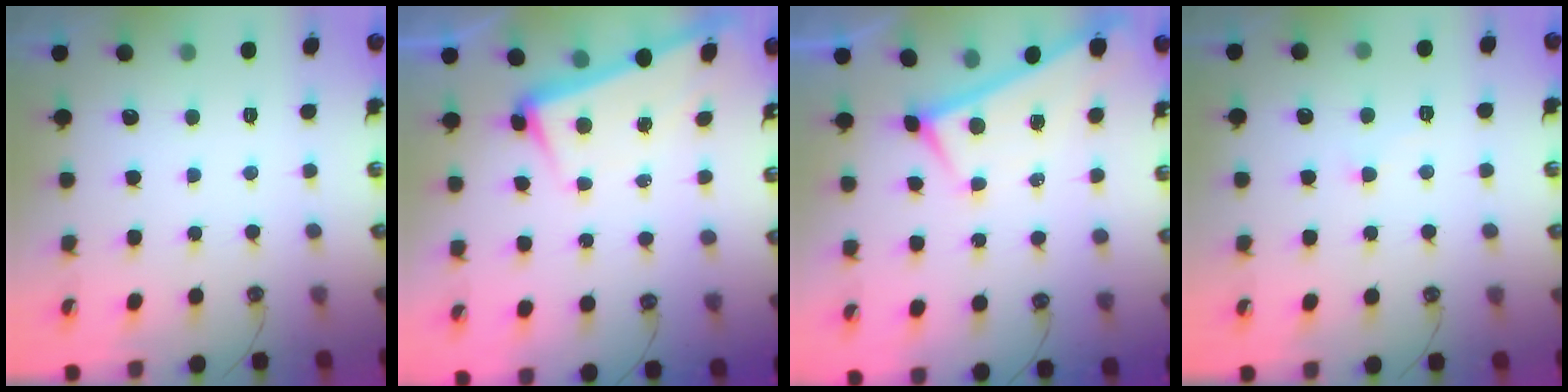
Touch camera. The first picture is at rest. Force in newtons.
{"total": 3.3, "press": 3.1, "slide": 1.1}
{"total": 0.0}
{"total": 0.5, "press": 0.2, "slide": 0.5}